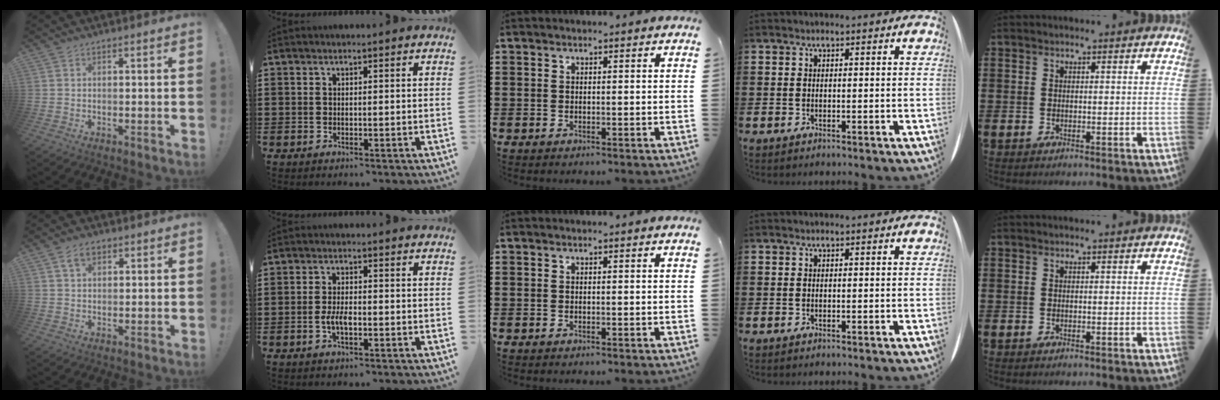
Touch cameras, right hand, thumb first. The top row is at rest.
{"thumb": {"total": 4.5, "force": [2.3, 2.7, 2.8], "torque": [-0.049, 0.001, 0.042]}, "index": {"total": 2.8, "force": [-1.0, 1.0, 2.4], "torque": [-0.059, -0.004, -0.023]}}